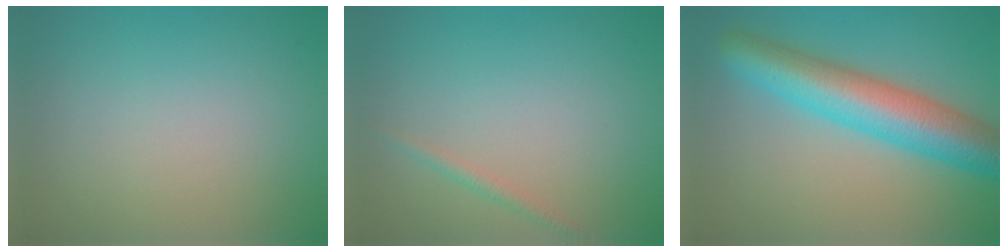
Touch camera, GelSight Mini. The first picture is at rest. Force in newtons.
{"total": 1.1, "press": 1.1, "slide": 0.0}
{"total": 8.9, "press": 8.9, "slide": 0.3}